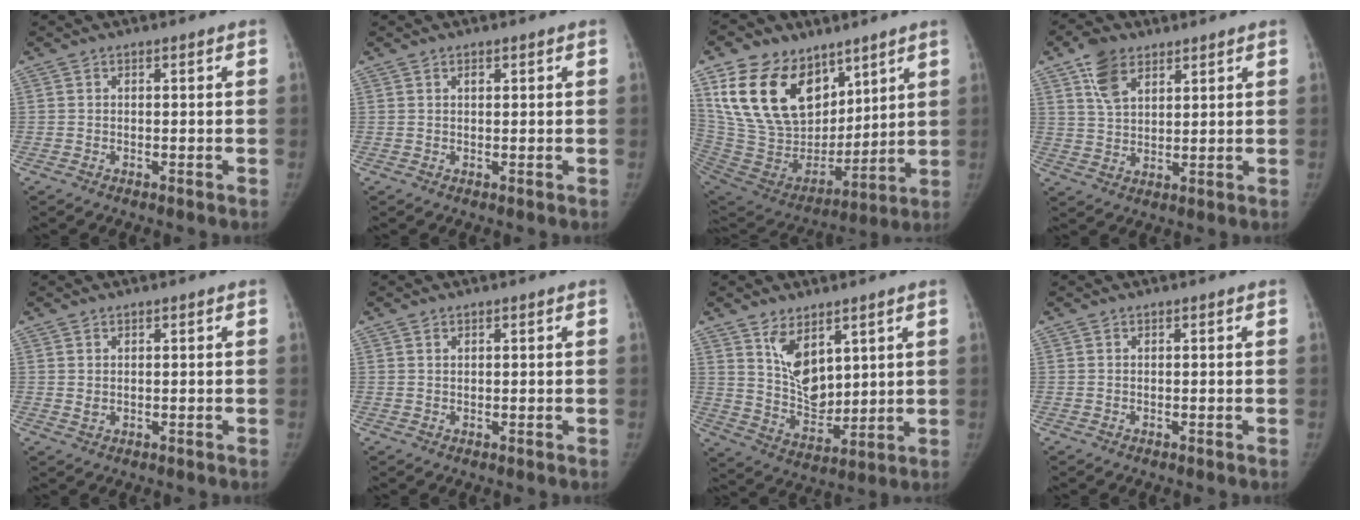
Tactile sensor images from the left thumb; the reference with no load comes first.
{"total": 0.9, "force": [0.5, 0.5, 0.6], "torque": [-0.006, -0.002, 0.007]}
{"total": 24.3, "force": [13.1, 15.5, 13.4], "torque": [-0.225, -0.037, 0.257]}
{"total": 7.5, "force": [4.3, 4.4, 4.2], "torque": [-0.059, -0.017, 0.083]}
{"total": 1.1, "force": [0.5, 0.7, 0.6], "torque": [-0.007, -0.006, 0.012]}
{"total": 0.7, "force": [0.5, 0.4, 0.3], "torque": [-0.002, -0.003, 0.009]}
{"total": 10.4, "force": [5.1, 6.0, 6.7], "torque": [-0.087, -0.043, 0.109]}
{"total": 0.0}